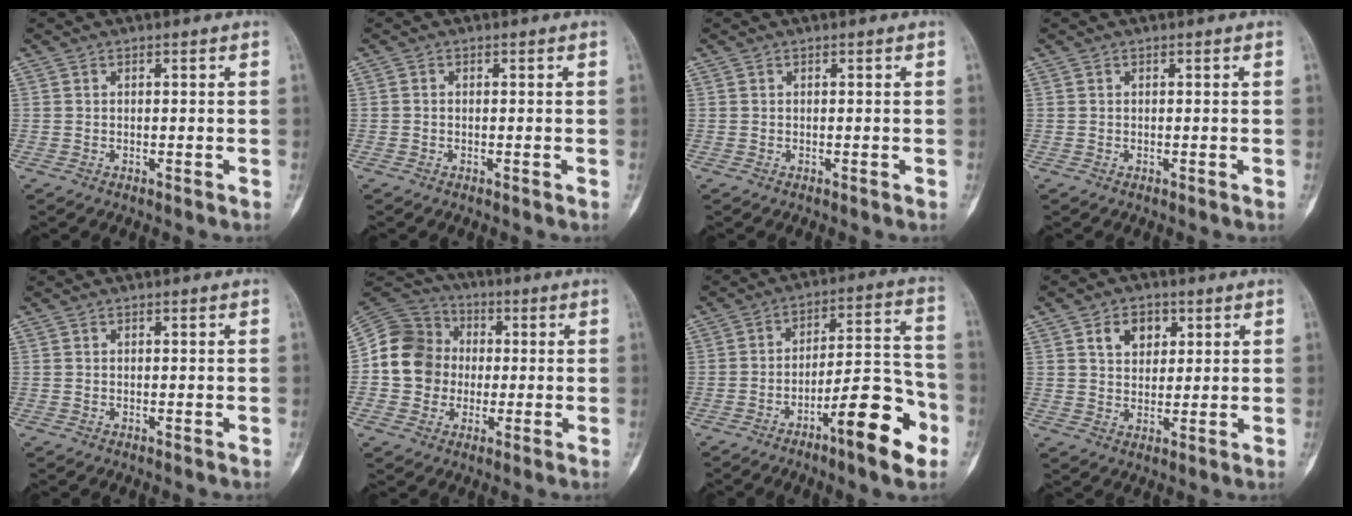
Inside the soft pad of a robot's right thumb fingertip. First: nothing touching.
{"total": 0.0}
{"total": 0.0}
{"total": 0.0}
{"total": 0.0}
{"total": 13.0, "force": [-0.5, 11.8, 5.3], "torque": [-0.074, 0.028, -0.016]}
{"total": 15.5, "force": [-7.7, 3.8, 12.9], "torque": [-0.178, 0.060, -0.116]}
{"total": 6.3, "force": [2.7, 4.5, 3.5], "torque": [-0.029, -0.010, 0.043]}